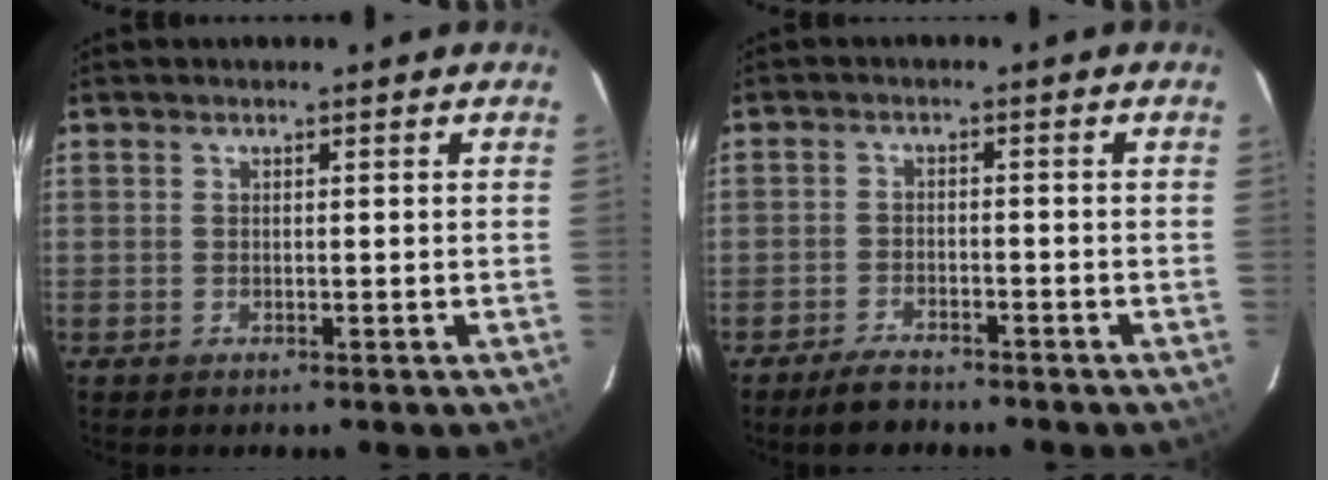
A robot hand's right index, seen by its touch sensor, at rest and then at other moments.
{"total": 4.6, "force": [-3.9, 1.5, 1.8], "torque": [-0.051, 0.001, -0.068]}